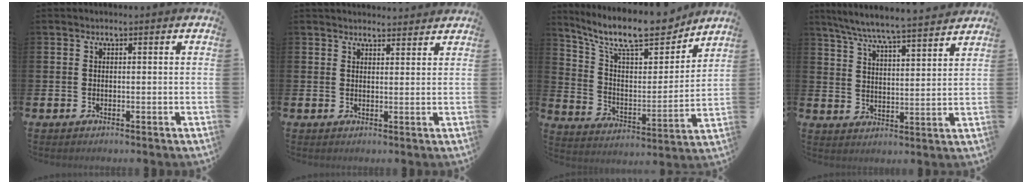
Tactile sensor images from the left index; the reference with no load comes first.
{"total": 2.5, "force": [2.5, 0.5, -0.1], "torque": [0.006, -0.016, 0.044]}
{"total": 12.6, "force": [10.7, 3.4, 5.7], "torque": [-0.134, -0.068, 0.185]}
{"total": 7.0, "force": [6.7, -0.1, 2.1], "torque": [-0.066, -0.048, 0.118]}